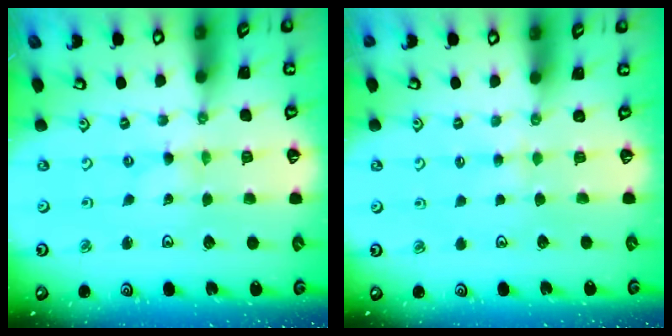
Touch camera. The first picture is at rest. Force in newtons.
{"total": 2.3, "press": 2.2, "slide": 0.4}